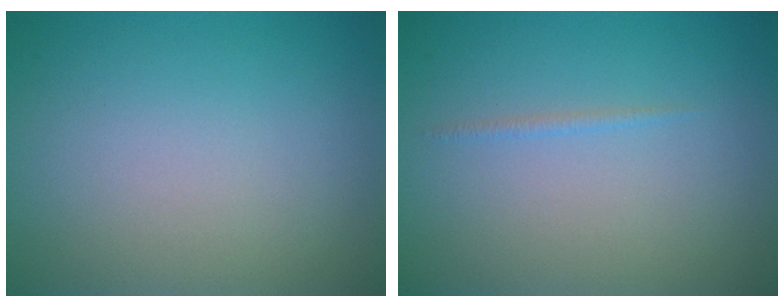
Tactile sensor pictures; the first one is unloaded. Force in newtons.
{"total": 0.5, "press": 0.5, "slide": 0.1}